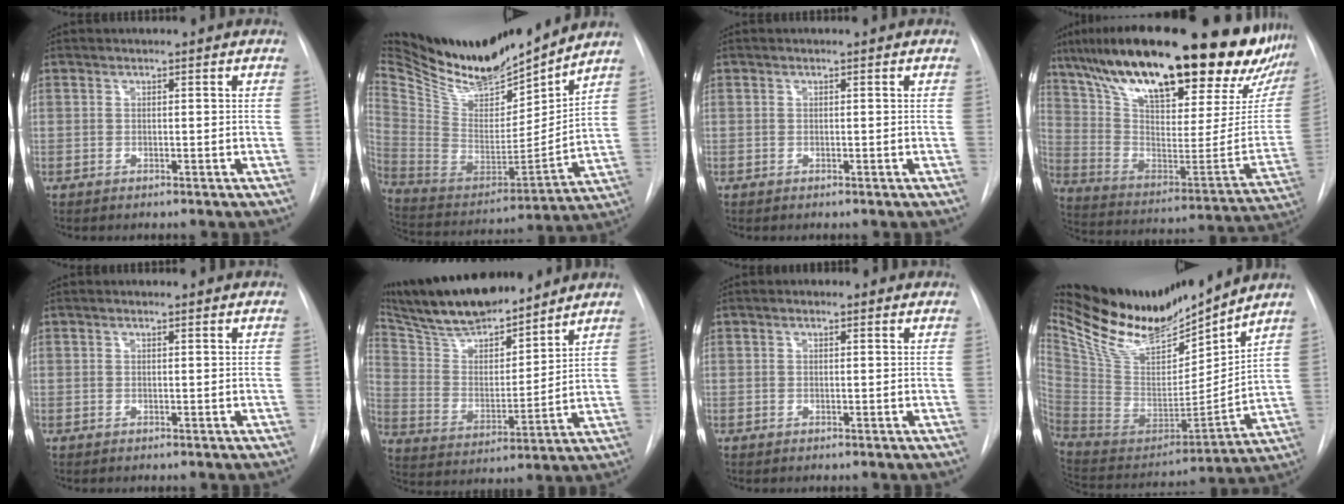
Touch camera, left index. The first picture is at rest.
{"total": 23.9, "force": [21.0, 5.9, 9.7], "torque": [-0.194, -0.024, 0.359]}
{"total": 0.0}
{"total": 36.7, "force": [26.4, 9.7, 23.7], "torque": [-0.369, -0.008, 0.389]}
{"total": 0.0}
{"total": 18.4, "force": [16.3, 3.8, 7.7], "torque": [-0.141, 0.014, 0.289]}
{"total": 0.7, "force": [0.3, 0.5, 0.5], "torque": [-0.011, 0.002, 0.002]}
{"total": 22.4, "force": [19.7, 4.3, 9.9], "torque": [-0.177, -0.026, 0.350]}